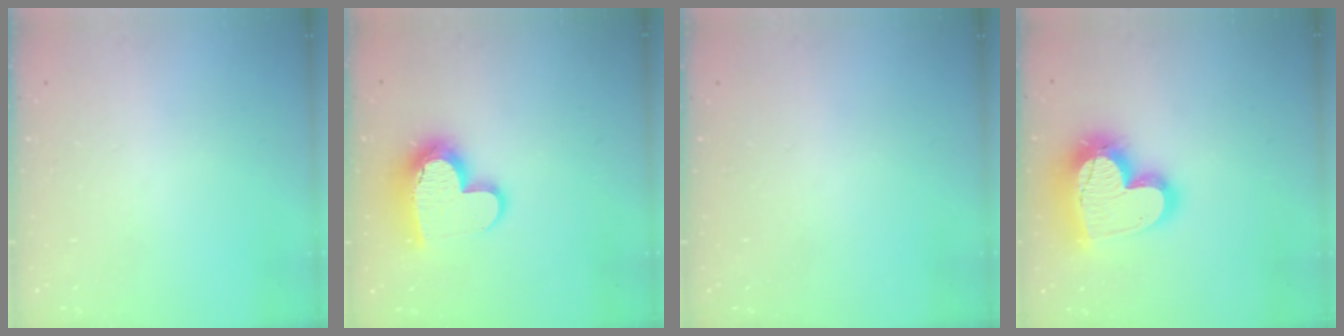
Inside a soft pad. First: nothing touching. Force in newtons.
{"total": 14.6, "press": 14.5, "slide": 1.2}
{"total": 0.0}
{"total": 21.6, "press": 21.5, "slide": 1.7}